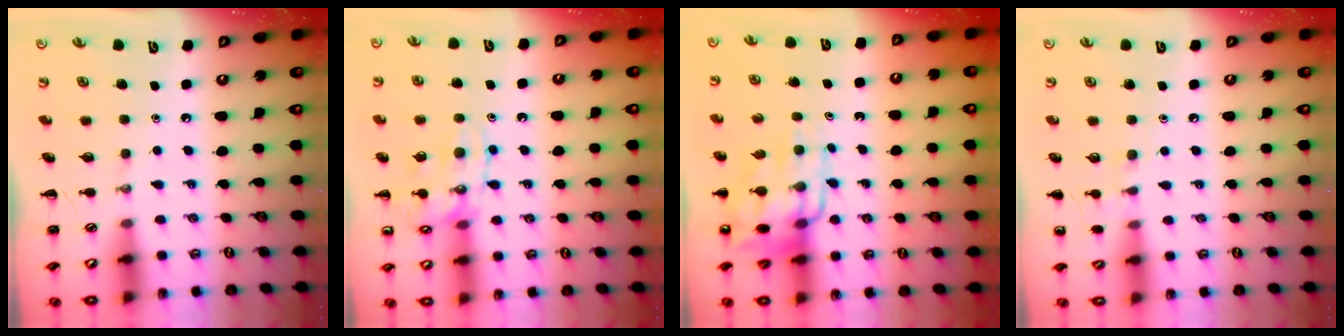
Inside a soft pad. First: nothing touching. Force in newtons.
{"total": 12.2, "press": 12.2, "slide": 0.8}
{"total": 12.6, "press": 12.3, "slide": 2.8}
{"total": 5.5, "press": 5.2, "slide": 1.7}